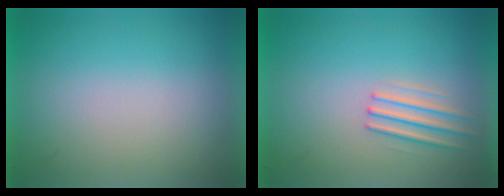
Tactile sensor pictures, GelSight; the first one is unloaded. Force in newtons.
{"total": 2.4}